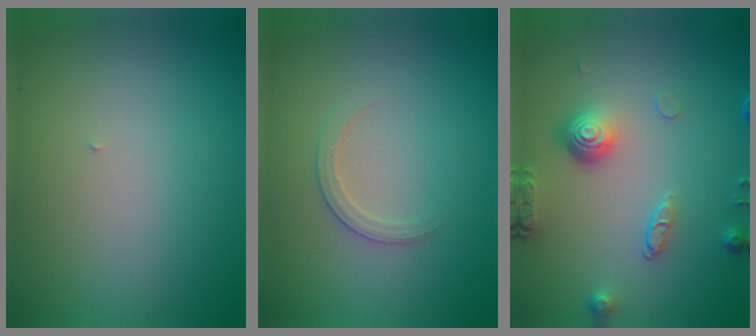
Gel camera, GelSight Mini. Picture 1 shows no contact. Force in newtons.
{"total": 1.6, "press": 1.6, "slide": 0.1}
{"total": 4.4, "press": 3.2, "slide": 3.1}